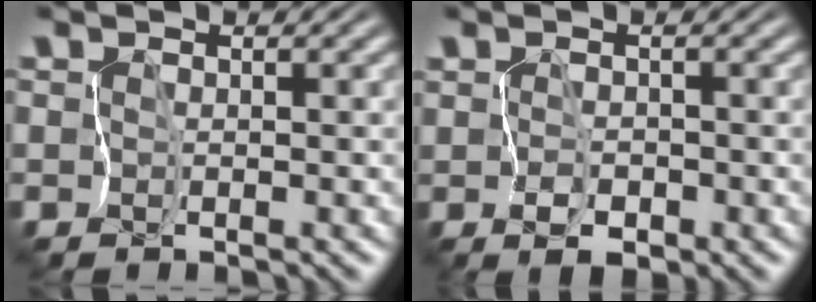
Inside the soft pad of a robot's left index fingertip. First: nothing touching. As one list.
[{"total": 1.3, "force": [-0.6, 0.4, 1.1], "torque": [-0.028, -0.007, -0.012]}]